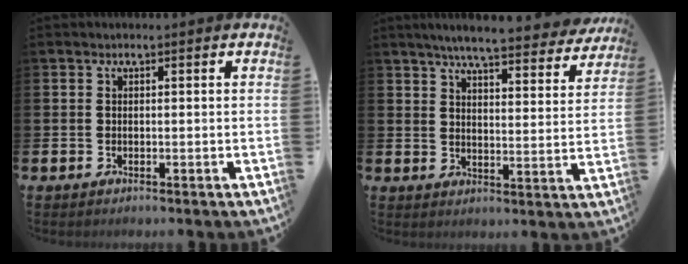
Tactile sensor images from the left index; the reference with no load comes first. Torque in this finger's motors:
{"motor_torque": [0.27, -0.62, 0.90, 0.21]}